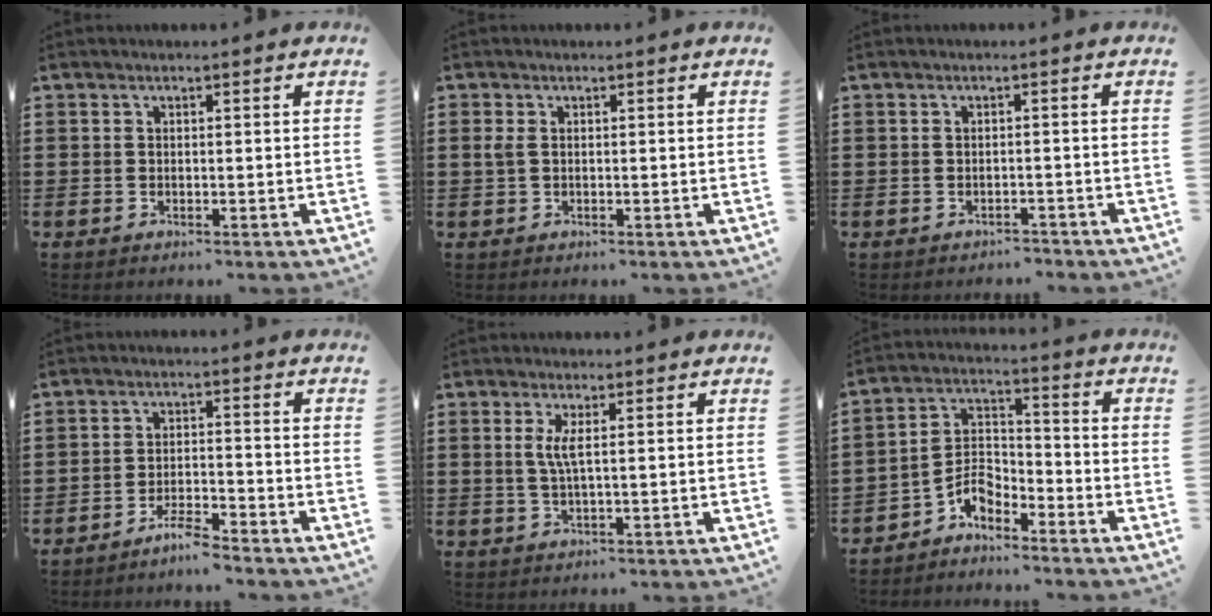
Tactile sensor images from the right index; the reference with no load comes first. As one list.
[{"total": 1.7, "force": [0.3, 1.0, 1.3], "torque": [-0.045, 0.001, -0.001]}, {"total": 1.4, "force": [-1.4, 0.4, -0.1], "torque": [-0.004, 0.004, -0.032]}, {"total": 3.9, "force": [-3.6, 0.2, 1.3], "torque": [-0.032, 0.003, -0.073]}, {"total": 2.9, "force": [0.6, 0.1, 2.9], "torque": [-0.059, -0.003, 0.008]}, {"total": 5.2, "force": [-4.0, 2.4, 2.3], "torque": [-0.060, 0.005, -0.085]}]